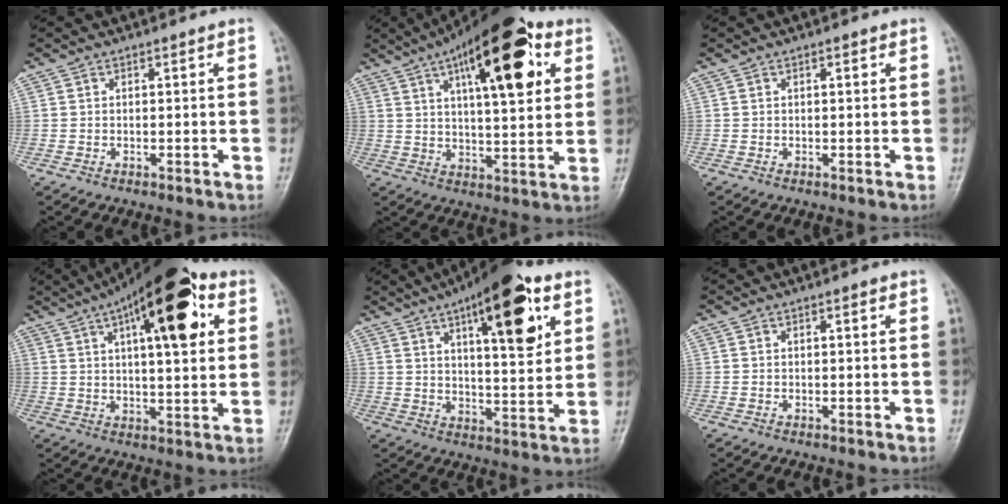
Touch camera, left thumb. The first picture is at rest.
{"total": 20.8, "force": [8.7, 7.6, 17.3], "torque": [-0.238, -0.009, 0.129]}
{"total": 0.7, "force": [0.2, 0.2, 0.6], "torque": [-0.009, 0.001, 0.003]}
{"total": 19.6, "force": [7.9, 7.0, 16.5], "torque": [-0.225, -0.001, 0.112]}
{"total": 18.8, "force": [8.7, 6.2, 15.4], "torque": [-0.195, -0.027, 0.127]}
{"total": 0.7, "force": [0.3, 0.2, 0.6], "torque": [-0.011, 0.000, 0.003]}